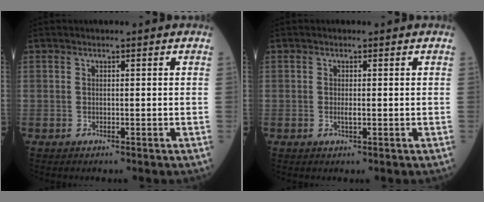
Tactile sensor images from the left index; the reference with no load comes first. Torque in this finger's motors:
{"motor_torque": [0.22, 0.14, 0.00, 0.00]}